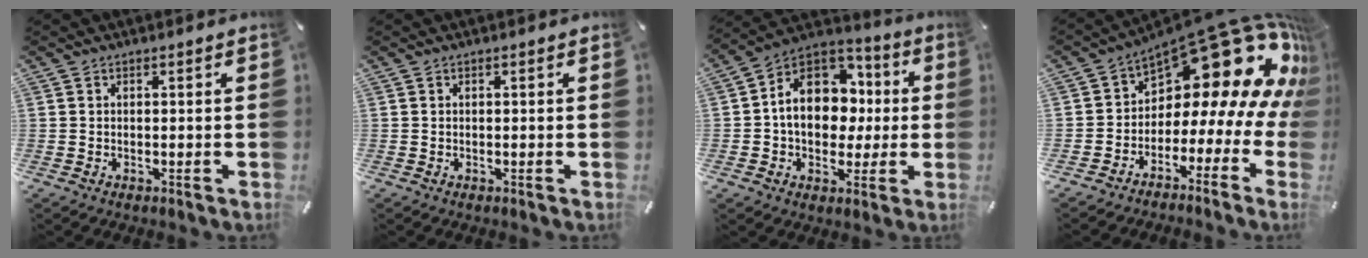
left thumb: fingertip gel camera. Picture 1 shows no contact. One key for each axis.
{"total": 0.0}
{"total": 14.5, "fx": 0.4, "fy": 11.8, "fz": 8.5, "tx": -0.146, "ty": -0.003, "tz": 0.011}
{"total": 20.8, "fx": 10.0, "fy": 10.5, "fz": 14.9, "tx": -0.224, "ty": -0.086, "tz": 0.178}